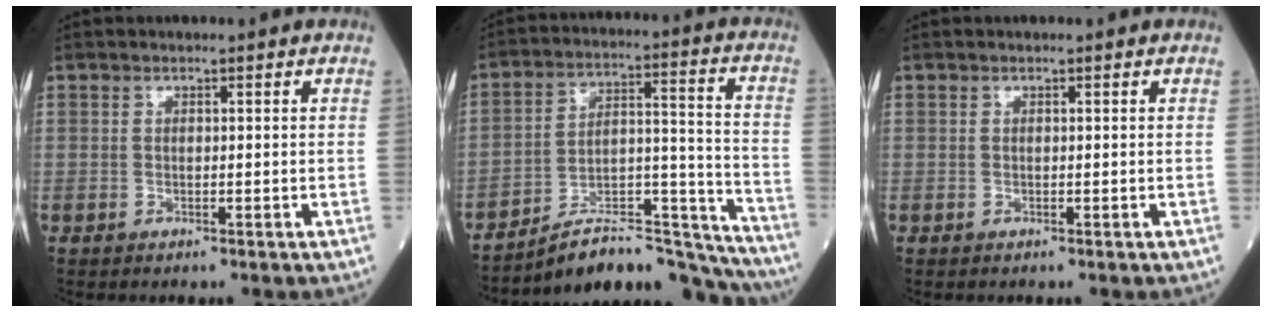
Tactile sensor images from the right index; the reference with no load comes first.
{"total": 18.5, "force": [-17.7, 2.0, 5.0], "torque": [-0.054, 0.057, -0.269]}
{"total": 0.0}